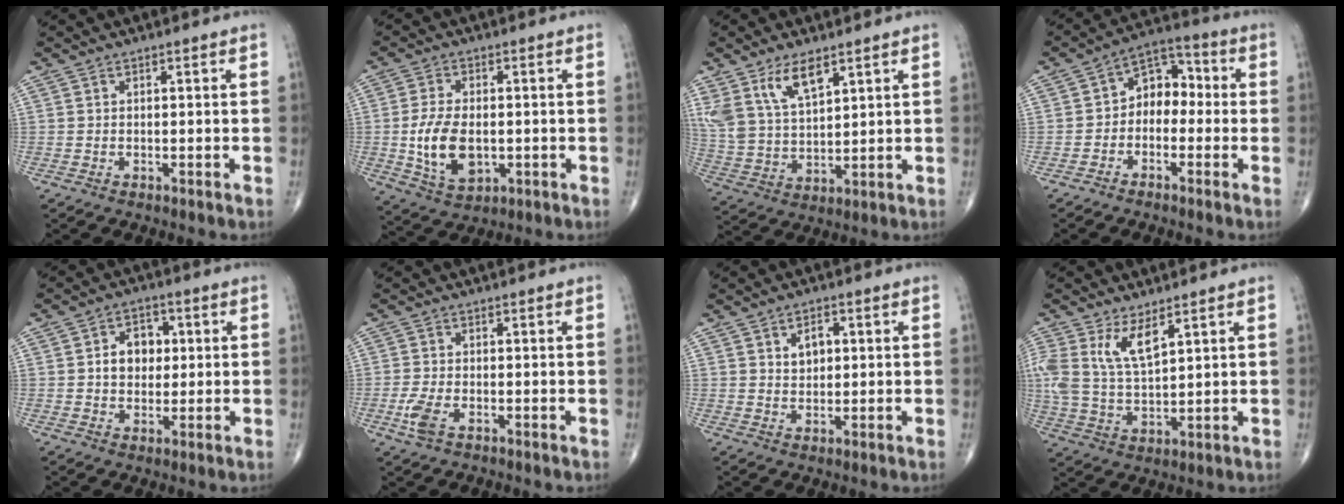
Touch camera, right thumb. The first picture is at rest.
{"total": 10.2, "force": [-1.2, 6.0, 8.1], "torque": [-0.147, -0.007, -0.014]}
{"total": 10.8, "force": [6.4, 4.9, 7.1], "torque": [-0.131, -0.023, 0.138]}
{"total": 7.9, "force": [-1.0, 5.8, 5.3], "torque": [-0.048, 0.040, -0.036]}
{"total": 6.6, "force": [0.7, 5.1, 4.1], "torque": [-0.033, 0.008, 0.008]}
{"total": 3.6, "force": [-1.4, 1.8, 2.9], "torque": [-0.073, 0.000, -0.027]}
{"total": 3.6, "force": [1.1, 2.5, 2.4], "torque": [-0.022, -0.005, 0.018]}
{"total": 9.1, "force": [4.8, 3.6, 6.8], "torque": [-0.142, -0.020, 0.104]}